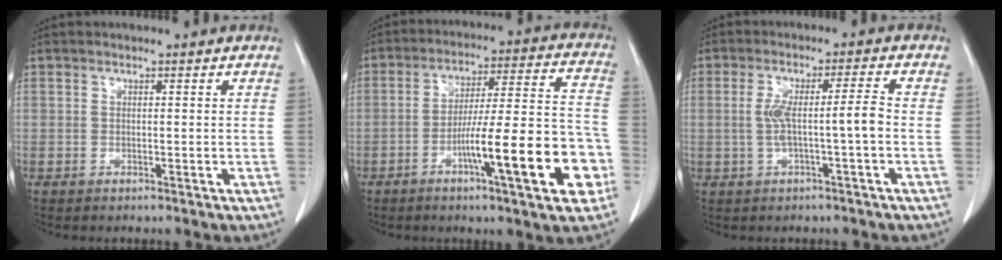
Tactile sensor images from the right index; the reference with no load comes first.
{"total": 17.3, "force": [-6.5, 1.7, 15.9], "torque": [-0.225, 0.016, -0.094]}
{"total": 5.6, "force": [-0.9, -0.3, 5.5], "torque": [-0.105, 0.015, -0.011]}